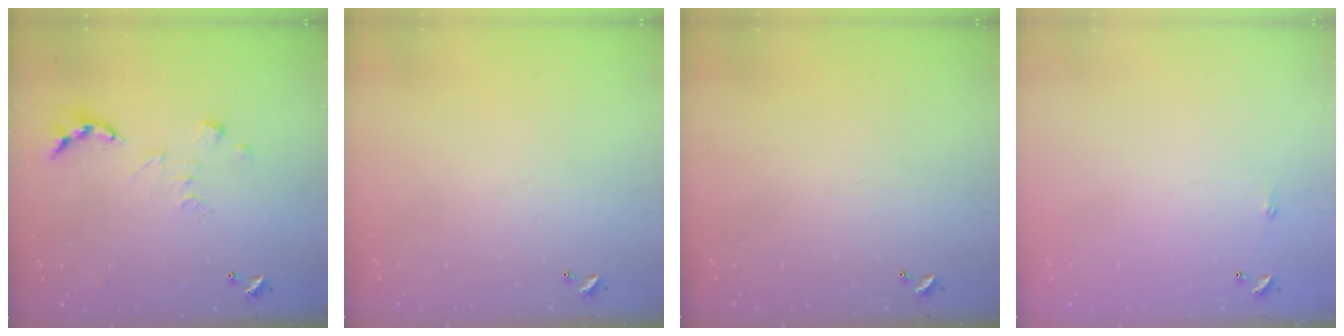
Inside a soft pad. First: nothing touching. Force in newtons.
{"total": 0.0}
{"total": 0.0}
{"total": 2.2, "press": 2.1, "slide": 0.4}